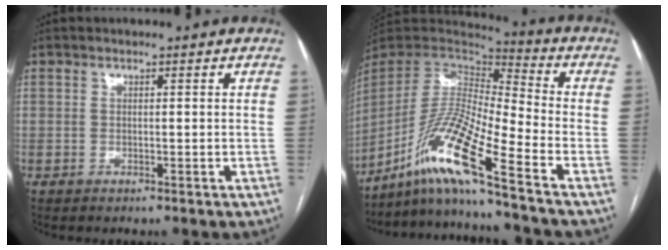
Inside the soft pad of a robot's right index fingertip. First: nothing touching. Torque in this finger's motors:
{"motor_torque": [0.53, -0.89, 0.12, 0.06]}